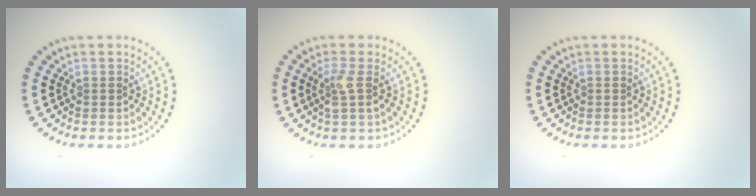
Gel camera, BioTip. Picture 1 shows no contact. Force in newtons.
{"total": 1.9, "press": 1.5, "slide": 1.2}
{"total": 0.0}